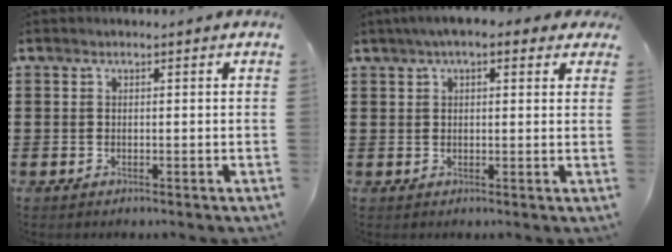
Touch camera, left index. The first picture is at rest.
{"total": 3.7, "force": [2.2, 1.1, 2.7], "torque": [-0.059, 0.008, 0.040]}